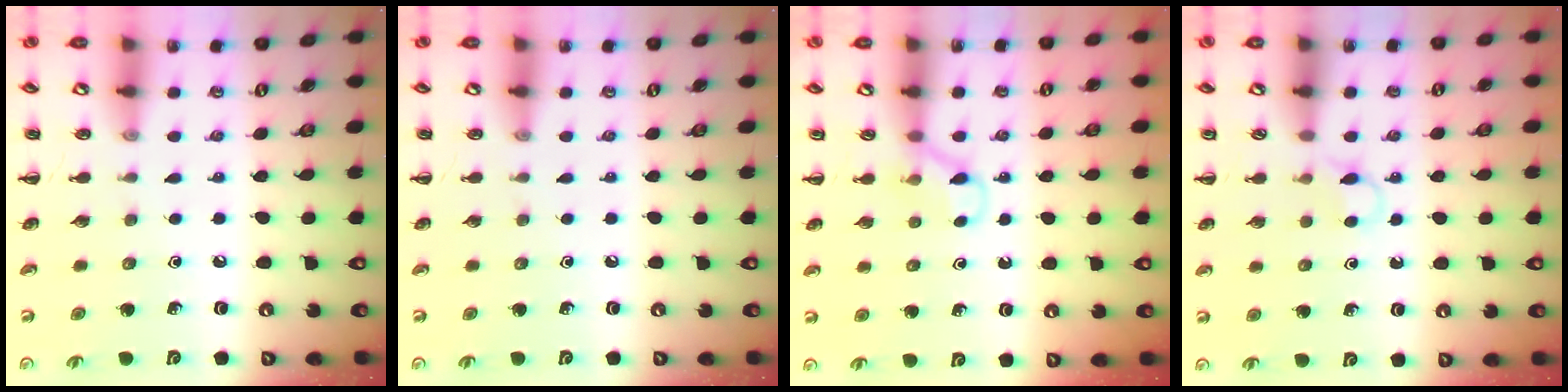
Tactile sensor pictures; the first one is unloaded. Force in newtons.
{"total": 0.0}
{"total": 4.5, "press": 4.2, "slide": 1.6}
{"total": 2.8, "press": 2.7, "slide": 0.8}